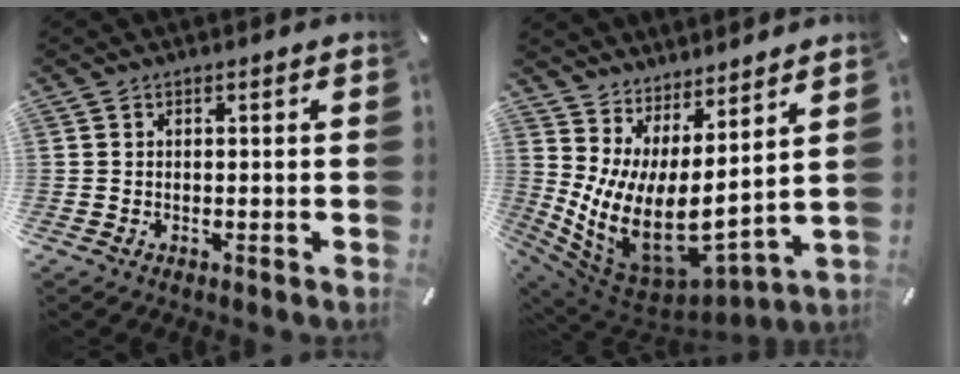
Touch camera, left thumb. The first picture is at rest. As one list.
[{"total": 12.8, "force": [0.0, 6.5, 11.0], "torque": [-0.240, -0.053, 0.008]}]